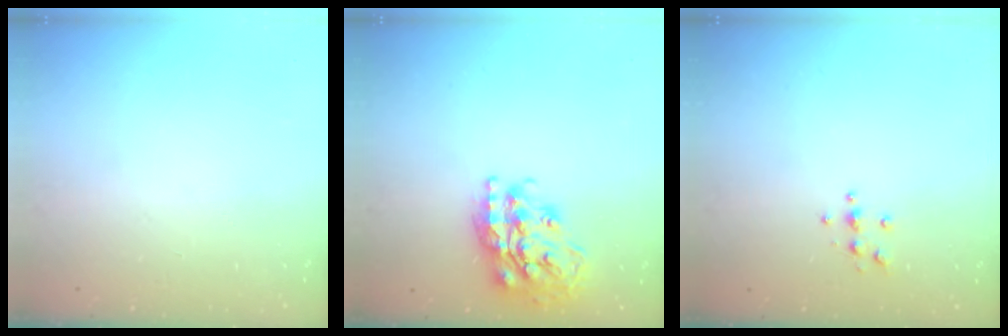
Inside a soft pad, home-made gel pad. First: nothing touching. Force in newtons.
{"total": 19.6, "press": 19.5, "slide": 1.7}
{"total": 3.9, "press": 3.8, "slide": 0.4}